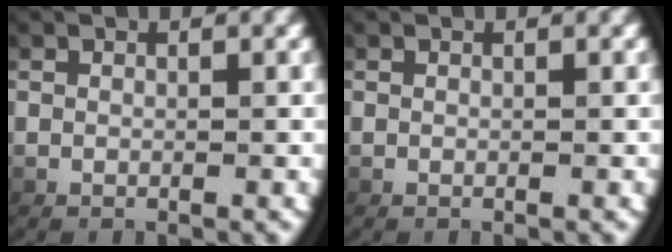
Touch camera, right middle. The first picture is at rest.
{"total": 0.0}